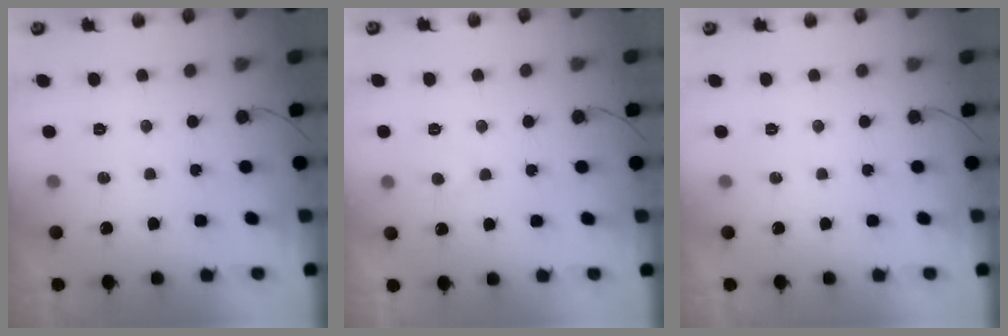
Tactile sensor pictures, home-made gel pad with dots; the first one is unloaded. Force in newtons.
{"total": 3.0, "press": 3.0, "slide": 0.3}
{"total": 0.0}